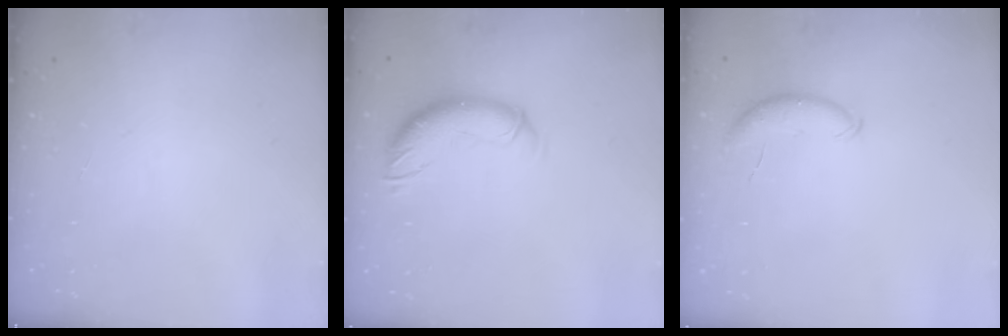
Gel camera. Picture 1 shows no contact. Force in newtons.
{"total": 10.7, "press": 10.6, "slide": 1.0}
{"total": 7.4, "press": 7.4, "slide": 1.1}